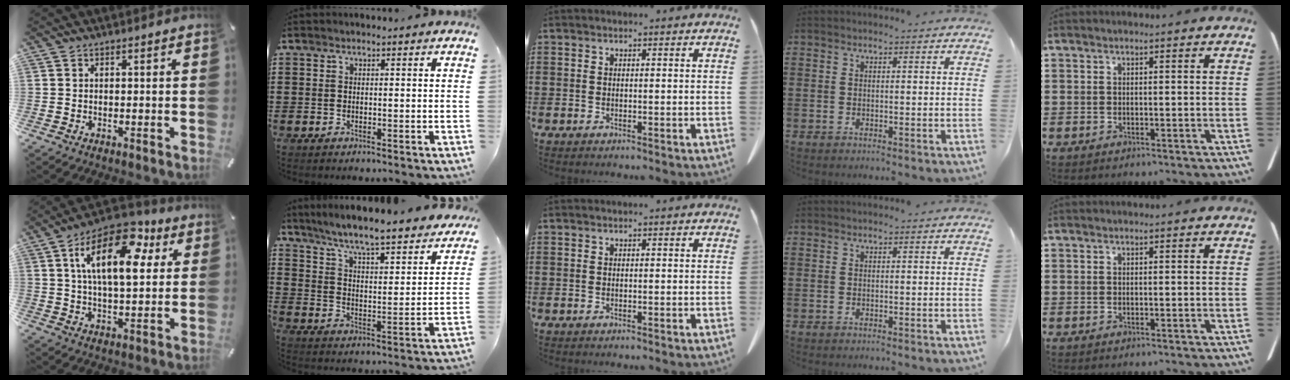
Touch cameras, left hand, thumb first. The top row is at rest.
{"thumb": {"total": 18.6, "force": [7.2, 9.1, 14.5], "torque": [-0.241, -0.018, 0.112]}, "index": {"total": 6.5, "force": [5.9, -0.4, 2.7], "torque": [-0.078, -0.048, 0.094]}}